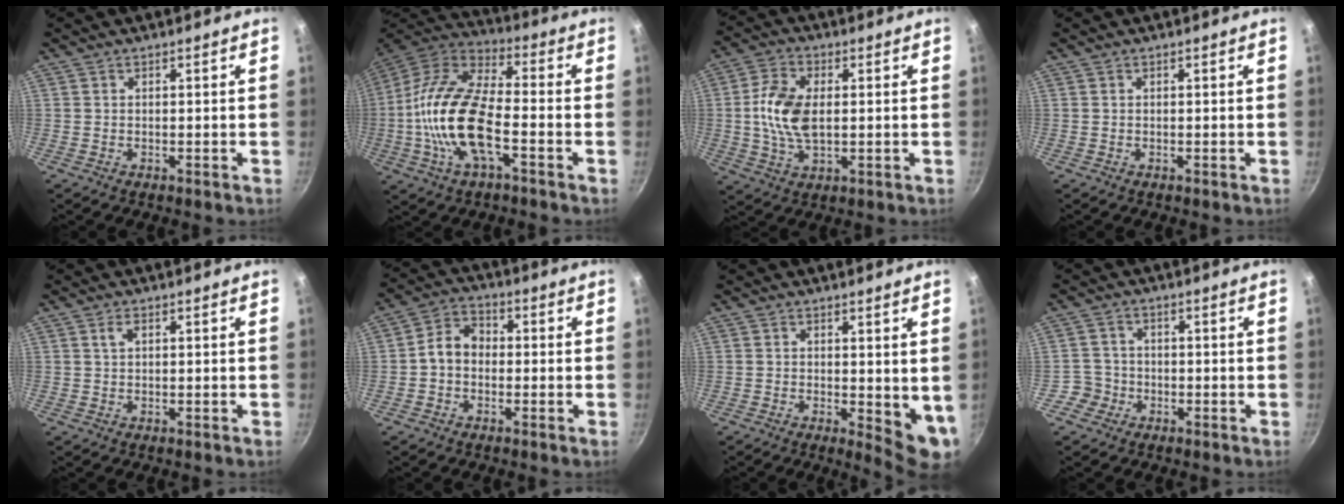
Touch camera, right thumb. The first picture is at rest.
{"total": 18.7, "force": [-4.1, 8.1, 16.4], "torque": [-0.334, 0.029, -0.079]}
{"total": 10.7, "force": [0.5, 5.9, 8.9], "torque": [-0.183, 0.002, 0.011]}
{"total": 0.0}
{"total": 1.4, "force": [0.6, 0.7, 1.0], "torque": [-0.022, 0.004, 0.013]}
{"total": 6.5, "force": [-0.8, 5.1, 4.0], "torque": [-0.055, 0.026, -0.028]}
{"total": 6.9, "force": [0.0, 2.6, 6.4], "torque": [-0.077, -0.017, 0.007]}
{"total": 3.4, "force": [-1.5, 3.1, -0.2], "torque": [0.023, 0.014, -0.035]}